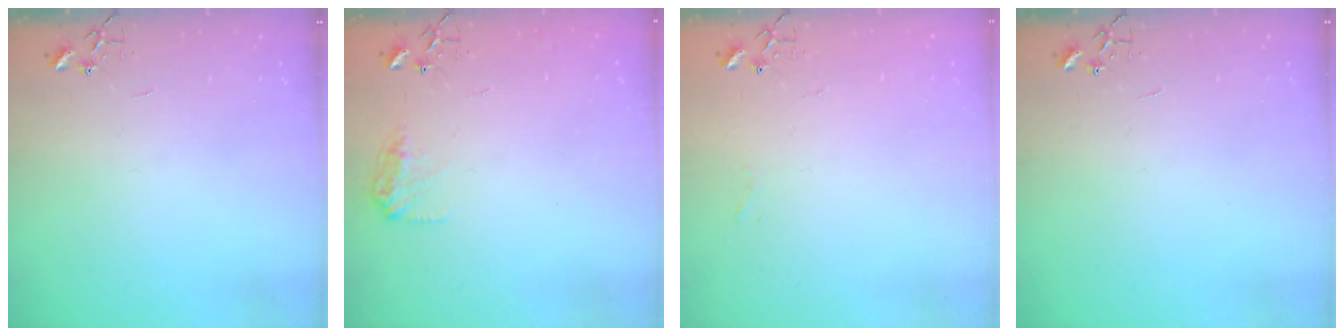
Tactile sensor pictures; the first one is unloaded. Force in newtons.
{"total": 9.4, "press": 9.4, "slide": 0.3}
{"total": 3.4, "press": 3.4, "slide": 0.3}
{"total": 0.0}